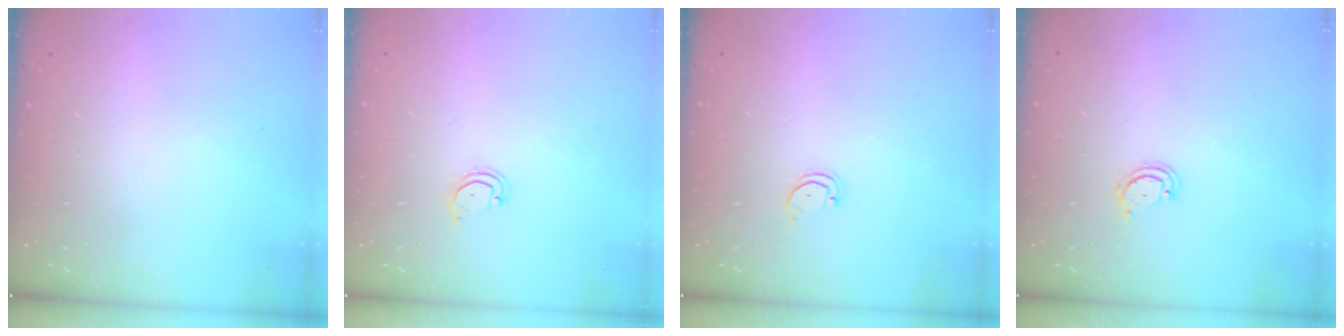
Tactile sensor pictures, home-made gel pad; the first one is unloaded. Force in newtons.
{"total": 2.6, "press": 2.6, "slide": 0.2}
{"total": 1.8, "press": 1.7, "slide": 0.2}
{"total": 2.6, "press": 2.6, "slide": 0.3}